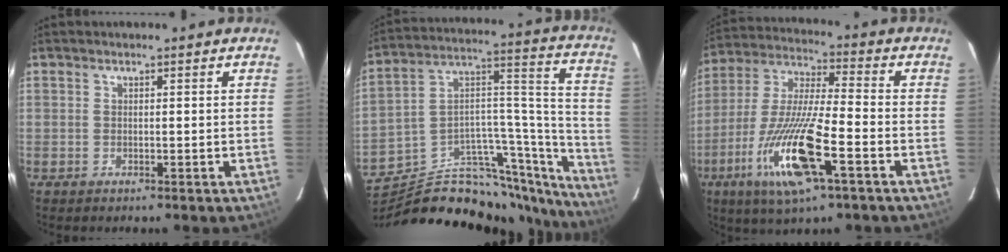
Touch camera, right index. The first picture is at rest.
{"total": 33.6, "force": [-30.0, 9.0, 12.3], "torque": [-0.132, 0.026, -0.416]}
{"total": 16.6, "force": [-6.8, 2.0, 15.0], "torque": [-0.310, -0.022, -0.124]}